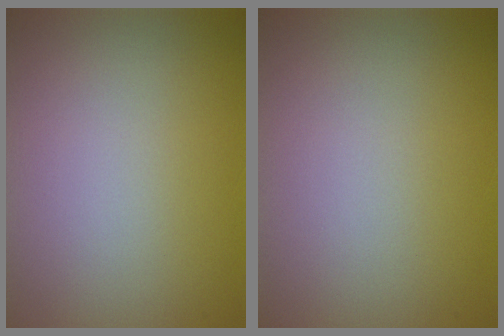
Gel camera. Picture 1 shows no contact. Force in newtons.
{"total": 0.0}